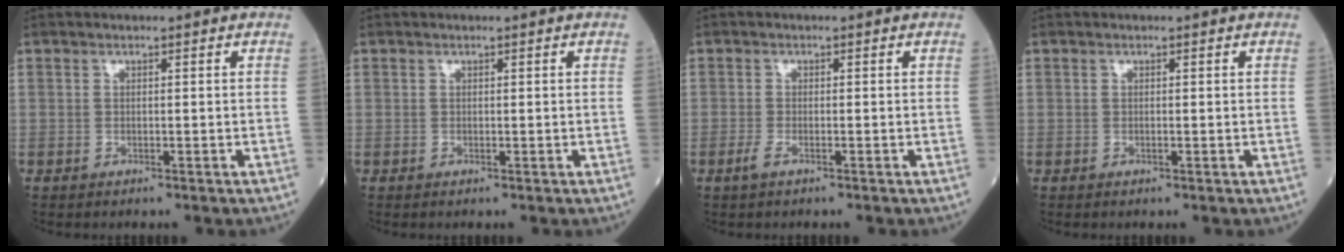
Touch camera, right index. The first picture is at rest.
{"total": 0.0}
{"total": 1.7, "force": [-1.1, 0.2, 1.3], "torque": [-0.033, -0.004, -0.023]}
{"total": 0.0}